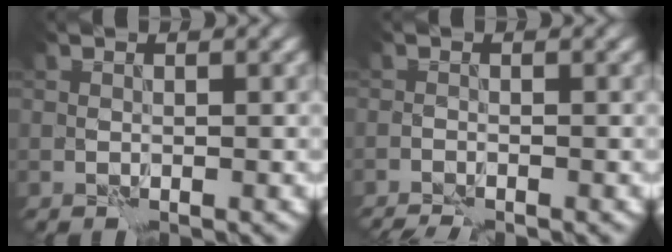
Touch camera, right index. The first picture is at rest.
{"total": 2.1, "force": [-2.1, -0.1, 0.6], "torque": [-0.020, -0.011, -0.036]}